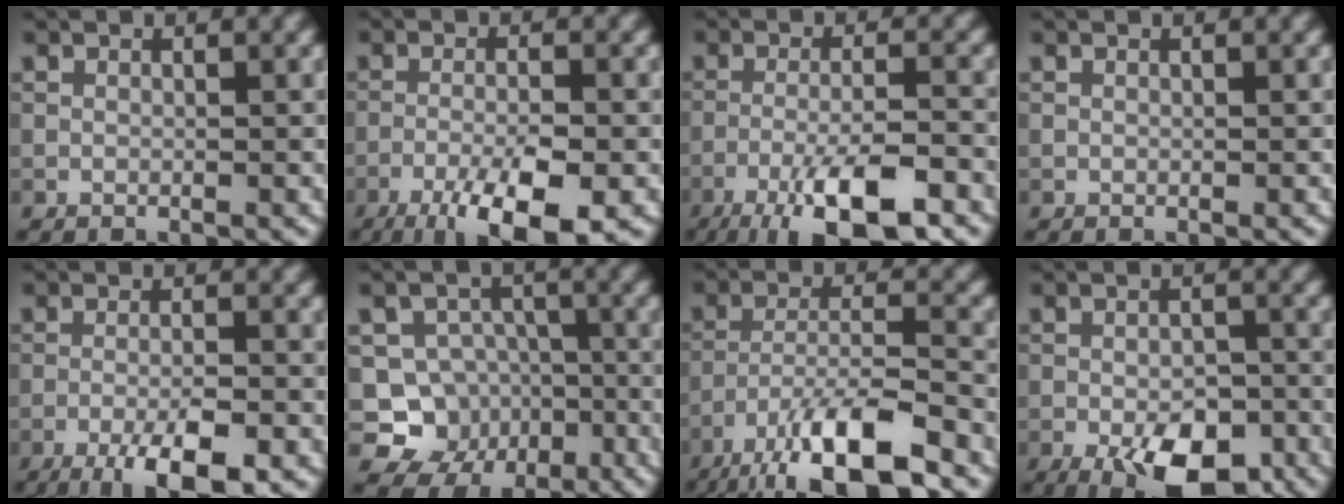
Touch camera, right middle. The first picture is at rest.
{"total": 8.0, "force": [-4.6, 2.0, 6.2], "torque": [-0.102, -0.009, -0.080]}
{"total": 9.0, "force": [-5.6, 1.9, 6.7], "torque": [-0.109, 0.002, -0.101]}
{"total": 0.0}
{"total": 6.3, "force": [-3.7, 1.4, 4.9], "torque": [-0.082, -0.002, -0.059]}
{"total": 7.1, "force": [-3.0, 6.0, 2.0], "torque": [-0.018, 0.005, -0.056]}
{"total": 10.9, "force": [-7.4, 2.9, 7.5], "torque": [-0.136, -0.004, -0.133]}
{"total": 8.1, "force": [-4.3, 3.5, 5.9], "torque": [-0.087, -0.007, -0.061]}